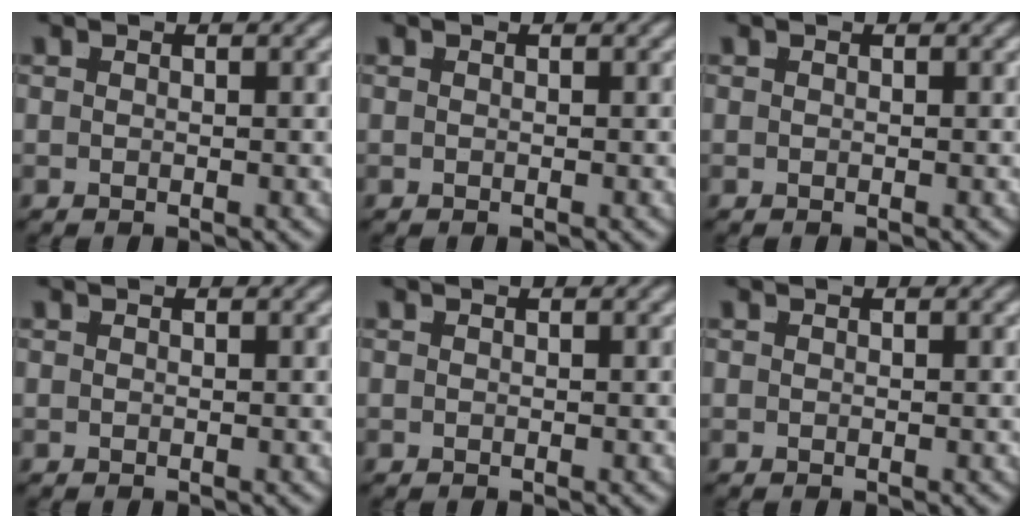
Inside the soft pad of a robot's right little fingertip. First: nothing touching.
{"total": 0.0}
{"total": 0.0}
{"total": 0.0}
{"total": 0.0}
{"total": 0.0}